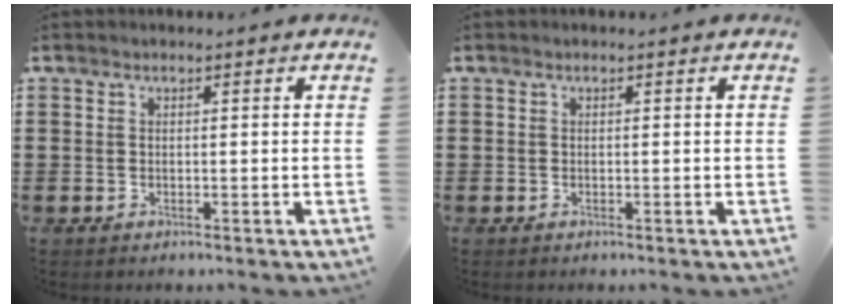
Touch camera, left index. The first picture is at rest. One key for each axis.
{"total": 0.0}